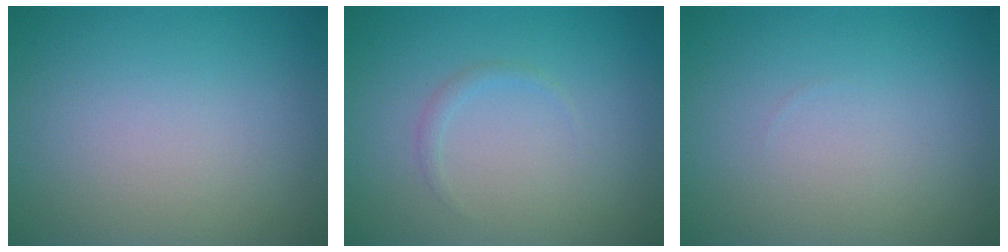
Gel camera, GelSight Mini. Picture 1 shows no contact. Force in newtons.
{"total": 0.7, "press": 0.7, "slide": 0.0}
{"total": 0.0}